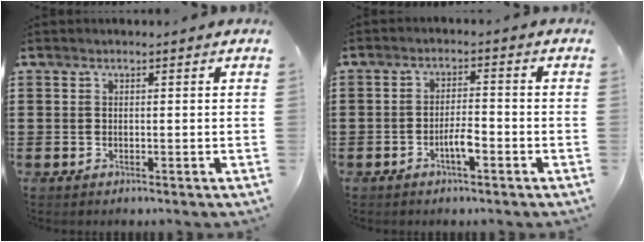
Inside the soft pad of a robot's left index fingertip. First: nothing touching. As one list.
[{"total": 3.5, "force": [-1.6, 0.9, 3.0], "torque": [-0.059, 0.004, -0.032]}]